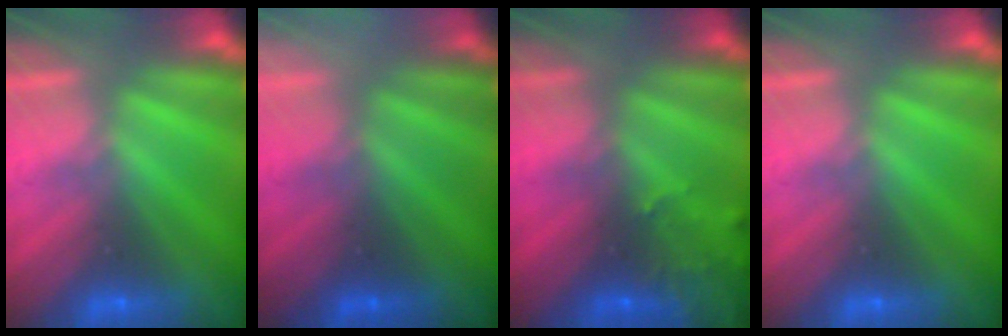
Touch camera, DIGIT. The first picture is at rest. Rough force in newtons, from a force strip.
{"total": 2.7}
{"total": 7.0}
{"total": 0.0}